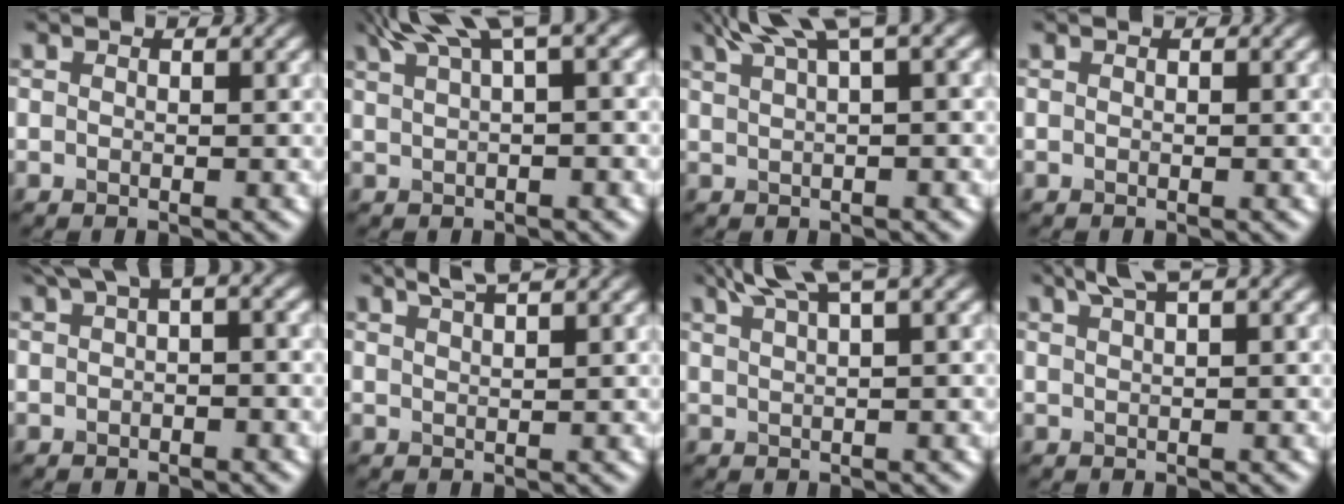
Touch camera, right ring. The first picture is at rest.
{"total": 6.9, "force": [4.2, 1.6, 5.2], "torque": [-0.072, 0.028, 0.072]}
{"total": 6.2, "force": [4.1, 1.3, 4.5], "torque": [-0.064, 0.025, 0.068]}
{"total": 0.0}
{"total": 3.5, "force": [1.5, 1.1, 3.0], "torque": [-0.040, 0.014, 0.017]}
{"total": 3.2, "force": [2.5, 0.7, 1.9], "torque": [-0.006, 0.015, 0.022]}
{"total": 5.1, "force": [3.7, 0.8, 3.4], "torque": [-0.046, 0.018, 0.058]}
{"total": 2.8, "force": [2.0, 0.4, 1.9], "torque": [-0.023, 0.011, 0.034]}